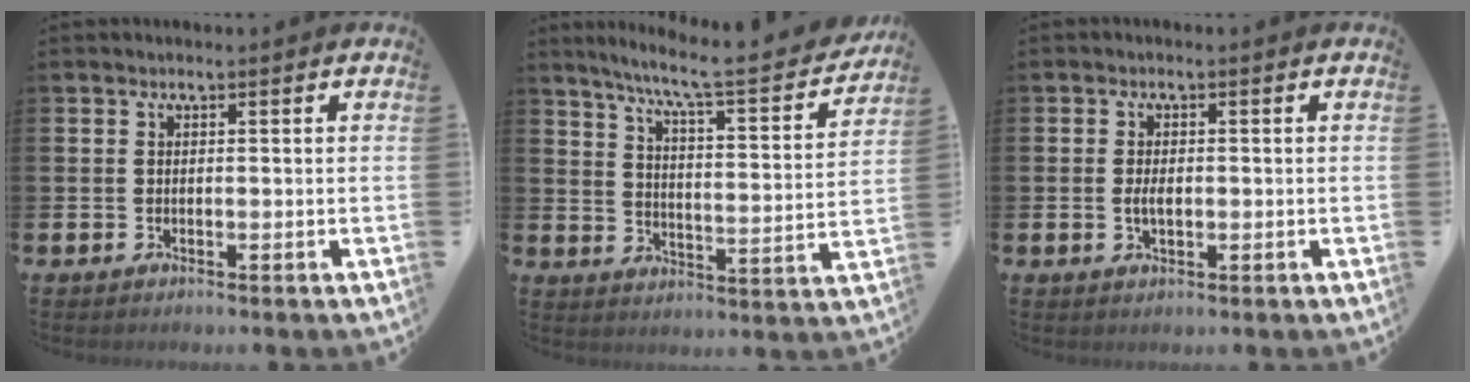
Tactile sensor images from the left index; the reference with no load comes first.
{"total": 7.6, "force": [6.5, 0.4, 3.8], "torque": [-0.088, -0.055, 0.101]}
{"total": 2.1, "force": [-0.2, 1.1, 1.8], "torque": [-0.033, 0.003, -0.004]}